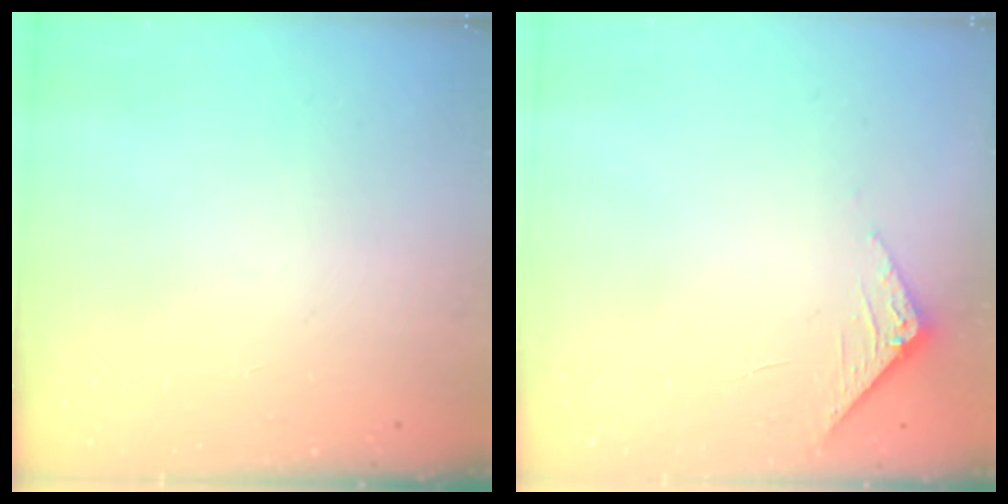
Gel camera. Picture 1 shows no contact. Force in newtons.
{"total": 4.3, "press": 4.3, "slide": 0.4}